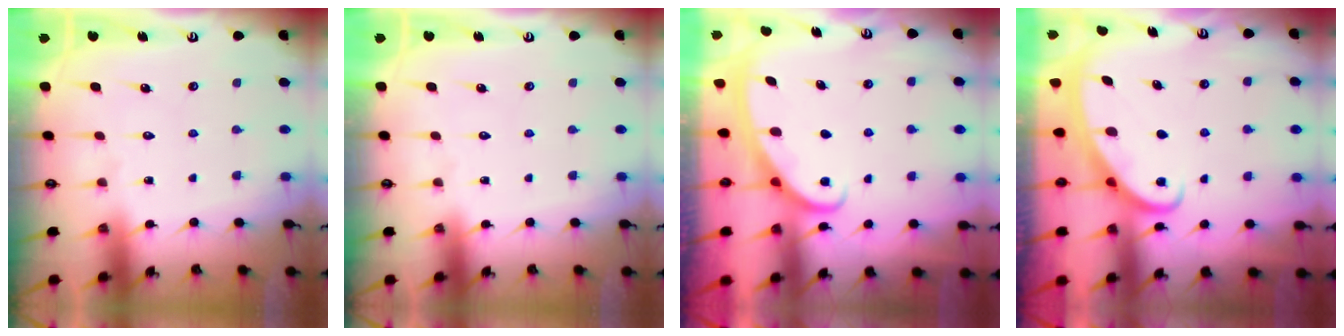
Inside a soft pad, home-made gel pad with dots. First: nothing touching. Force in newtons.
{"total": 0.0}
{"total": 2.8, "press": 2.8, "slide": 0.4}
{"total": 2.7, "press": 2.6, "slide": 0.3}